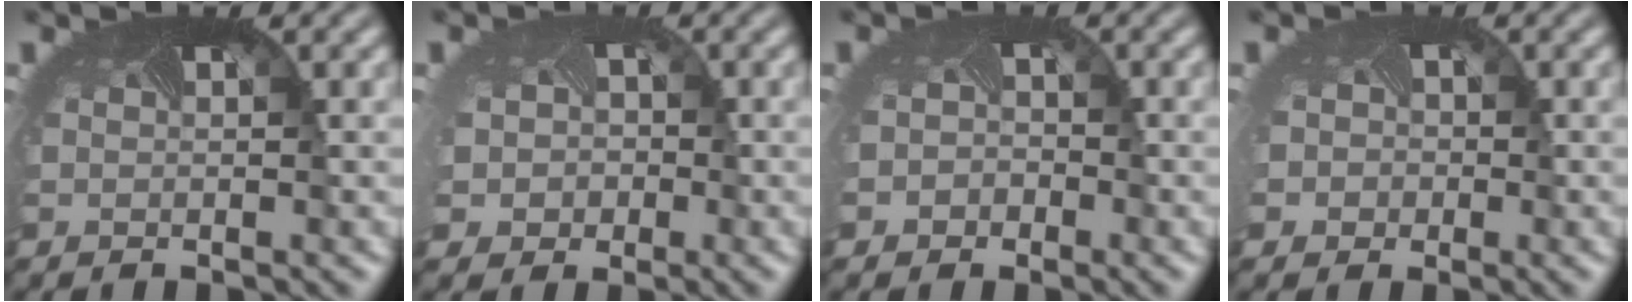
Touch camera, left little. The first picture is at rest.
{"total": 4.3, "force": [-0.8, 3.9, 1.6], "torque": [-0.032, -0.012, -0.022]}
{"total": 1.9, "force": [-0.9, 1.6, 0.3], "torque": [0.002, -0.013, -0.015]}
{"total": 3.2, "force": [-0.5, 2.9, 1.1], "torque": [-0.014, -0.003, -0.022]}